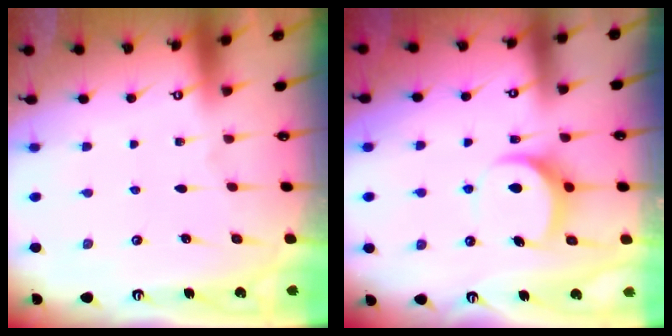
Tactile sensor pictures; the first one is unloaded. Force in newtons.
{"total": 9.0, "press": 8.9, "slide": 0.9}